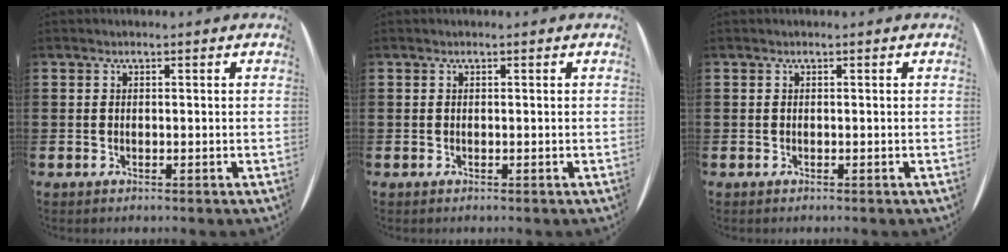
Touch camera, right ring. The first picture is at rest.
{"total": 0.0}
{"total": 0.0}